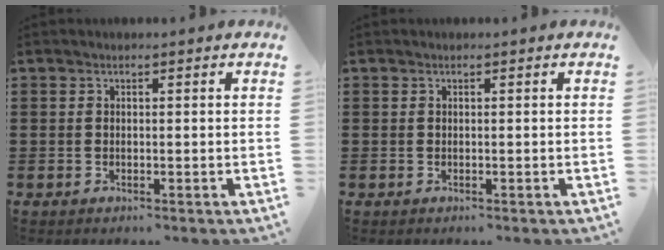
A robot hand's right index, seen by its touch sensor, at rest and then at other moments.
{"total": 0.0}